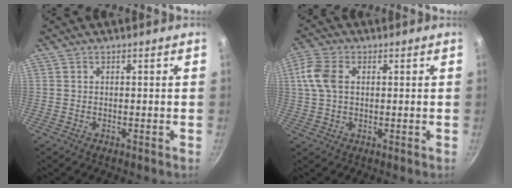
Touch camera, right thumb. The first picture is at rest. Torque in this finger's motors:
{"motor_torque": [0.02, 0.02, 0.63, -0.13, 0.04]}